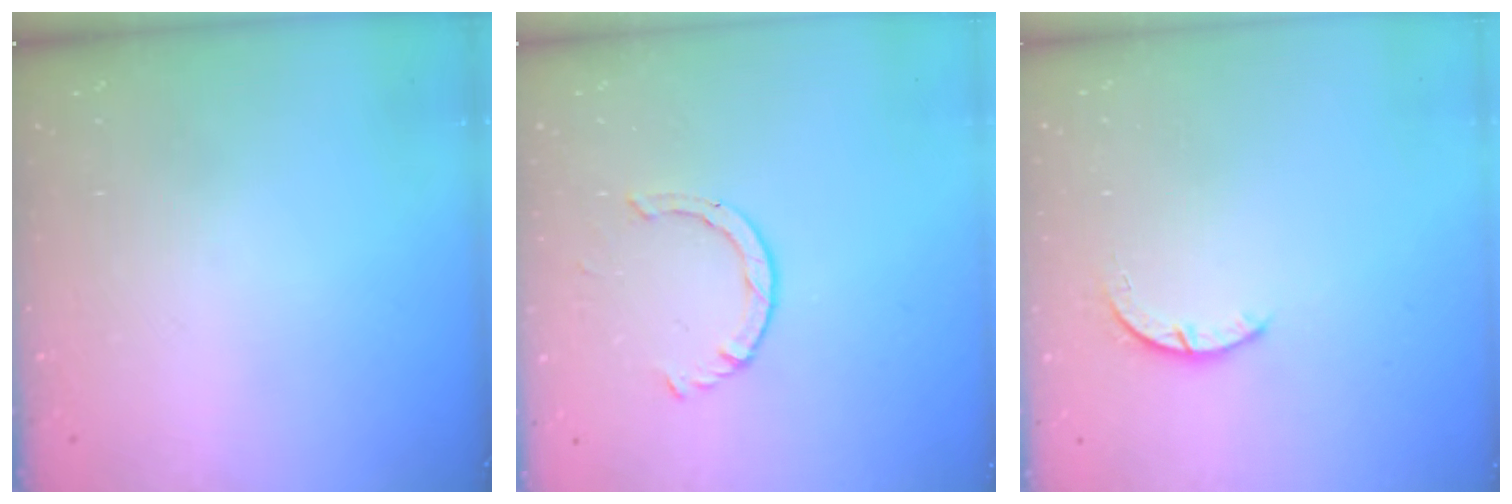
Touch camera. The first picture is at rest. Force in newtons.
{"total": 2.3, "press": 2.3, "slide": 0.2}
{"total": 2.4, "press": 2.4, "slide": 0.3}